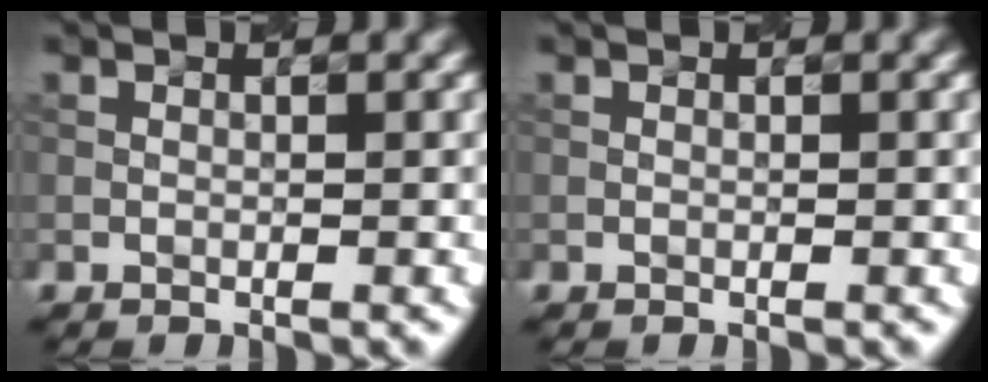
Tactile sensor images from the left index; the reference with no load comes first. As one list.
[{"total": 0.0}]